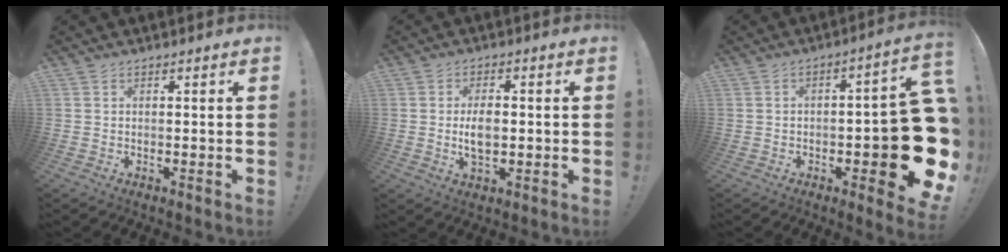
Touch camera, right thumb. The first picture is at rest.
{"total": 6.3, "force": [-0.5, 3.3, 5.3], "torque": [-0.085, -0.003, -0.013]}
{"total": 15.4, "force": [-3.4, 4.6, 14.2], "torque": [-0.172, 0.012, -0.045]}